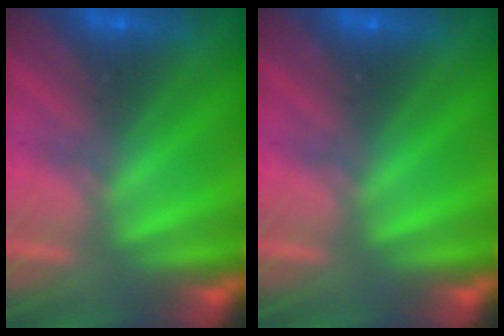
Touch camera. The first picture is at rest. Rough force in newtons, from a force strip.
{"total": 0.0}